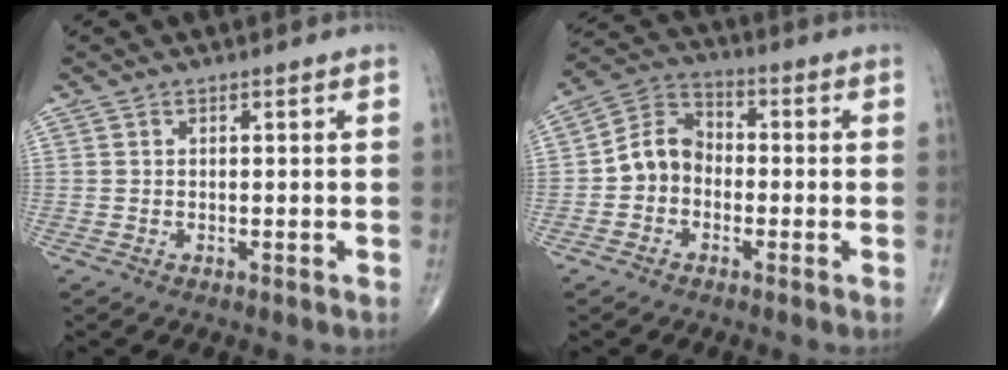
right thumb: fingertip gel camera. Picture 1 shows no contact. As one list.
[{"total": 7.9, "force": [-1.5, 6.5, 4.2], "torque": [-0.054, 0.036, -0.046]}]